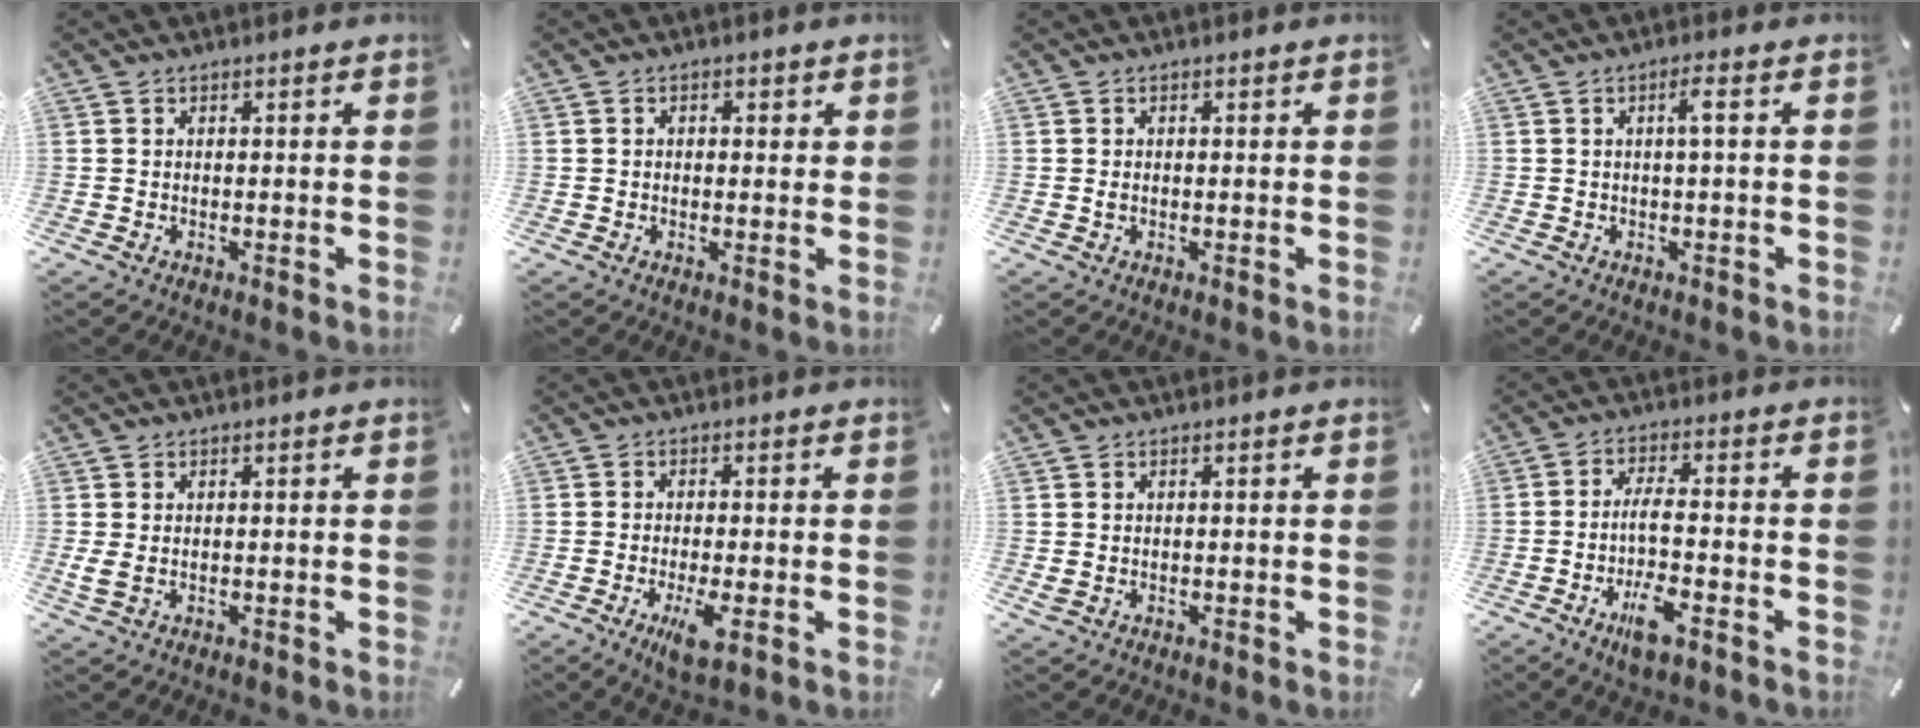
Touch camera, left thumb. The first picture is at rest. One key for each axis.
{"total": 1.5, "fx": 0.0, "fy": 1.2, "fz": 0.8, "tx": -0.007, "ty": 0.005, "tz": -0.004}
{"total": 0.9, "fx": -0.1, "fy": 0.5, "fz": 0.7, "tx": -0.014, "ty": 0.001, "tz": -0.002}
{"total": 3.0, "fx": 0.3, "fy": 0.1, "fz": 2.9, "tx": -0.058, "ty": 0.003, "tz": 0.002}
{"total": 2.6, "fx": 0.4, "fy": 1.3, "fz": 2.2, "tx": -0.041, "ty": -0.004, "tz": 0.004}
{"total": 5.9, "fx": -1.9, "fy": 1.5, "fz": 5.4, "tx": -0.103, "ty": -0.011, "tz": -0.030}
{"total": 0.7, "fx": 0.1, "fy": 0.6, "fz": 0.3, "tx": -0.006, "ty": 0.003, "tz": 0.001}
{"total": 9.3, "fx": -3.1, "fy": 2.1, "fz": 8.5, "tx": -0.164, "ty": 0.005, "tz": -0.058}